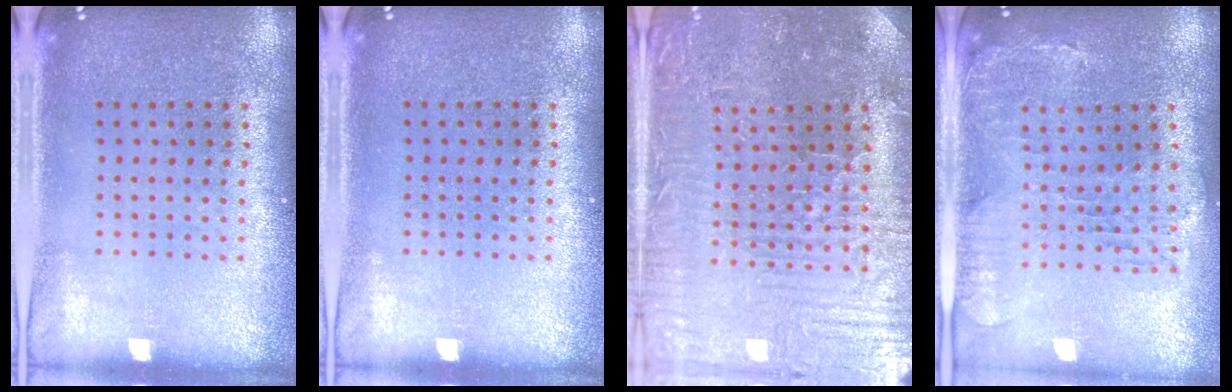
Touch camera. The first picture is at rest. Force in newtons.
{"total": 0.0}
{"total": 3.7, "press": 3.7, "slide": 0.5}
{"total": 0.6, "press": 0.5, "slide": 0.3}